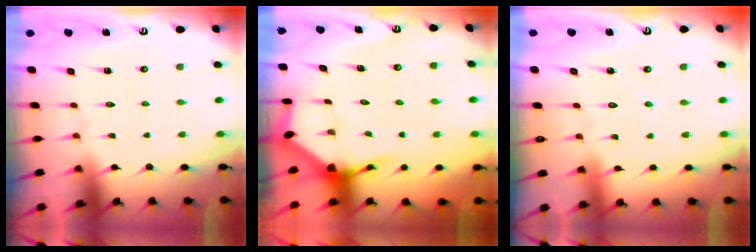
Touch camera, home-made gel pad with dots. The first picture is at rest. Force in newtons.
{"total": 4.0, "press": 3.9, "slide": 0.5}
{"total": 4.6, "press": 4.6, "slide": 0.5}